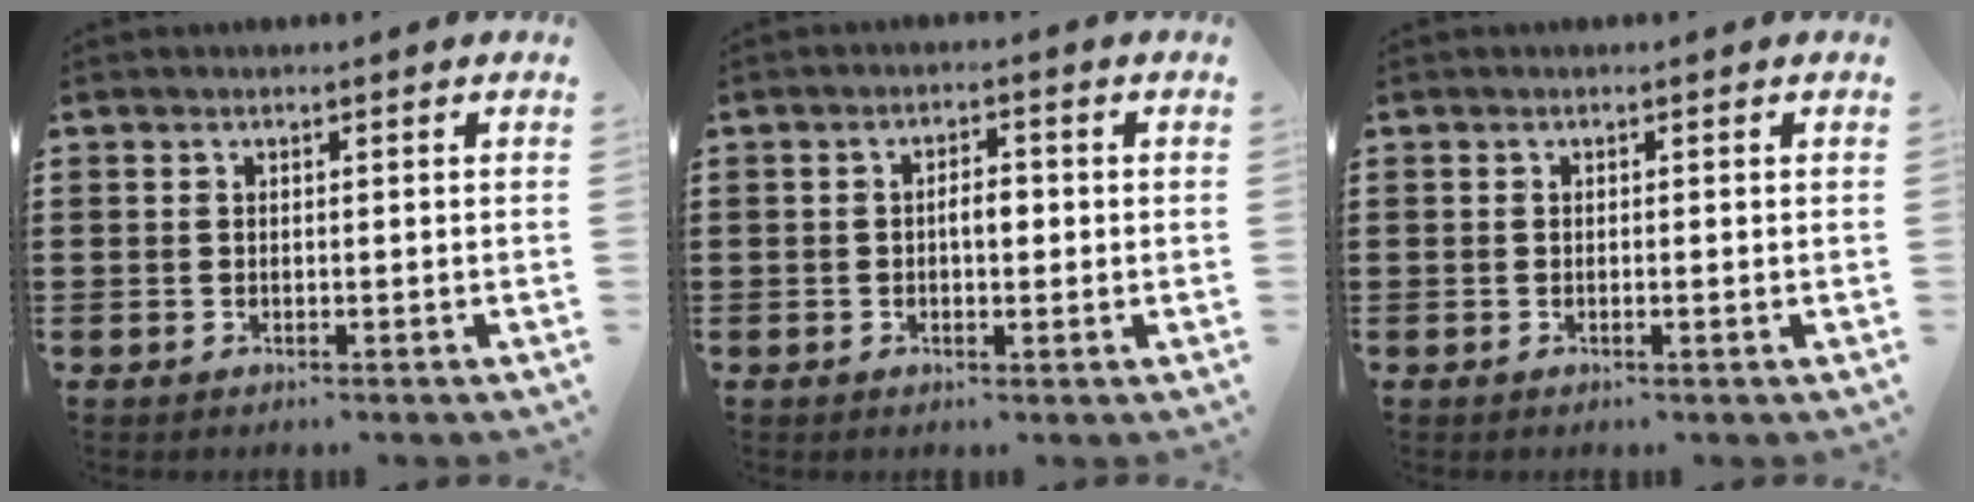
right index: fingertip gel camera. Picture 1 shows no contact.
{"total": 2.8, "force": [-0.2, 1.2, 2.5], "torque": [-0.047, 0.004, -0.005]}
{"total": 0.0}